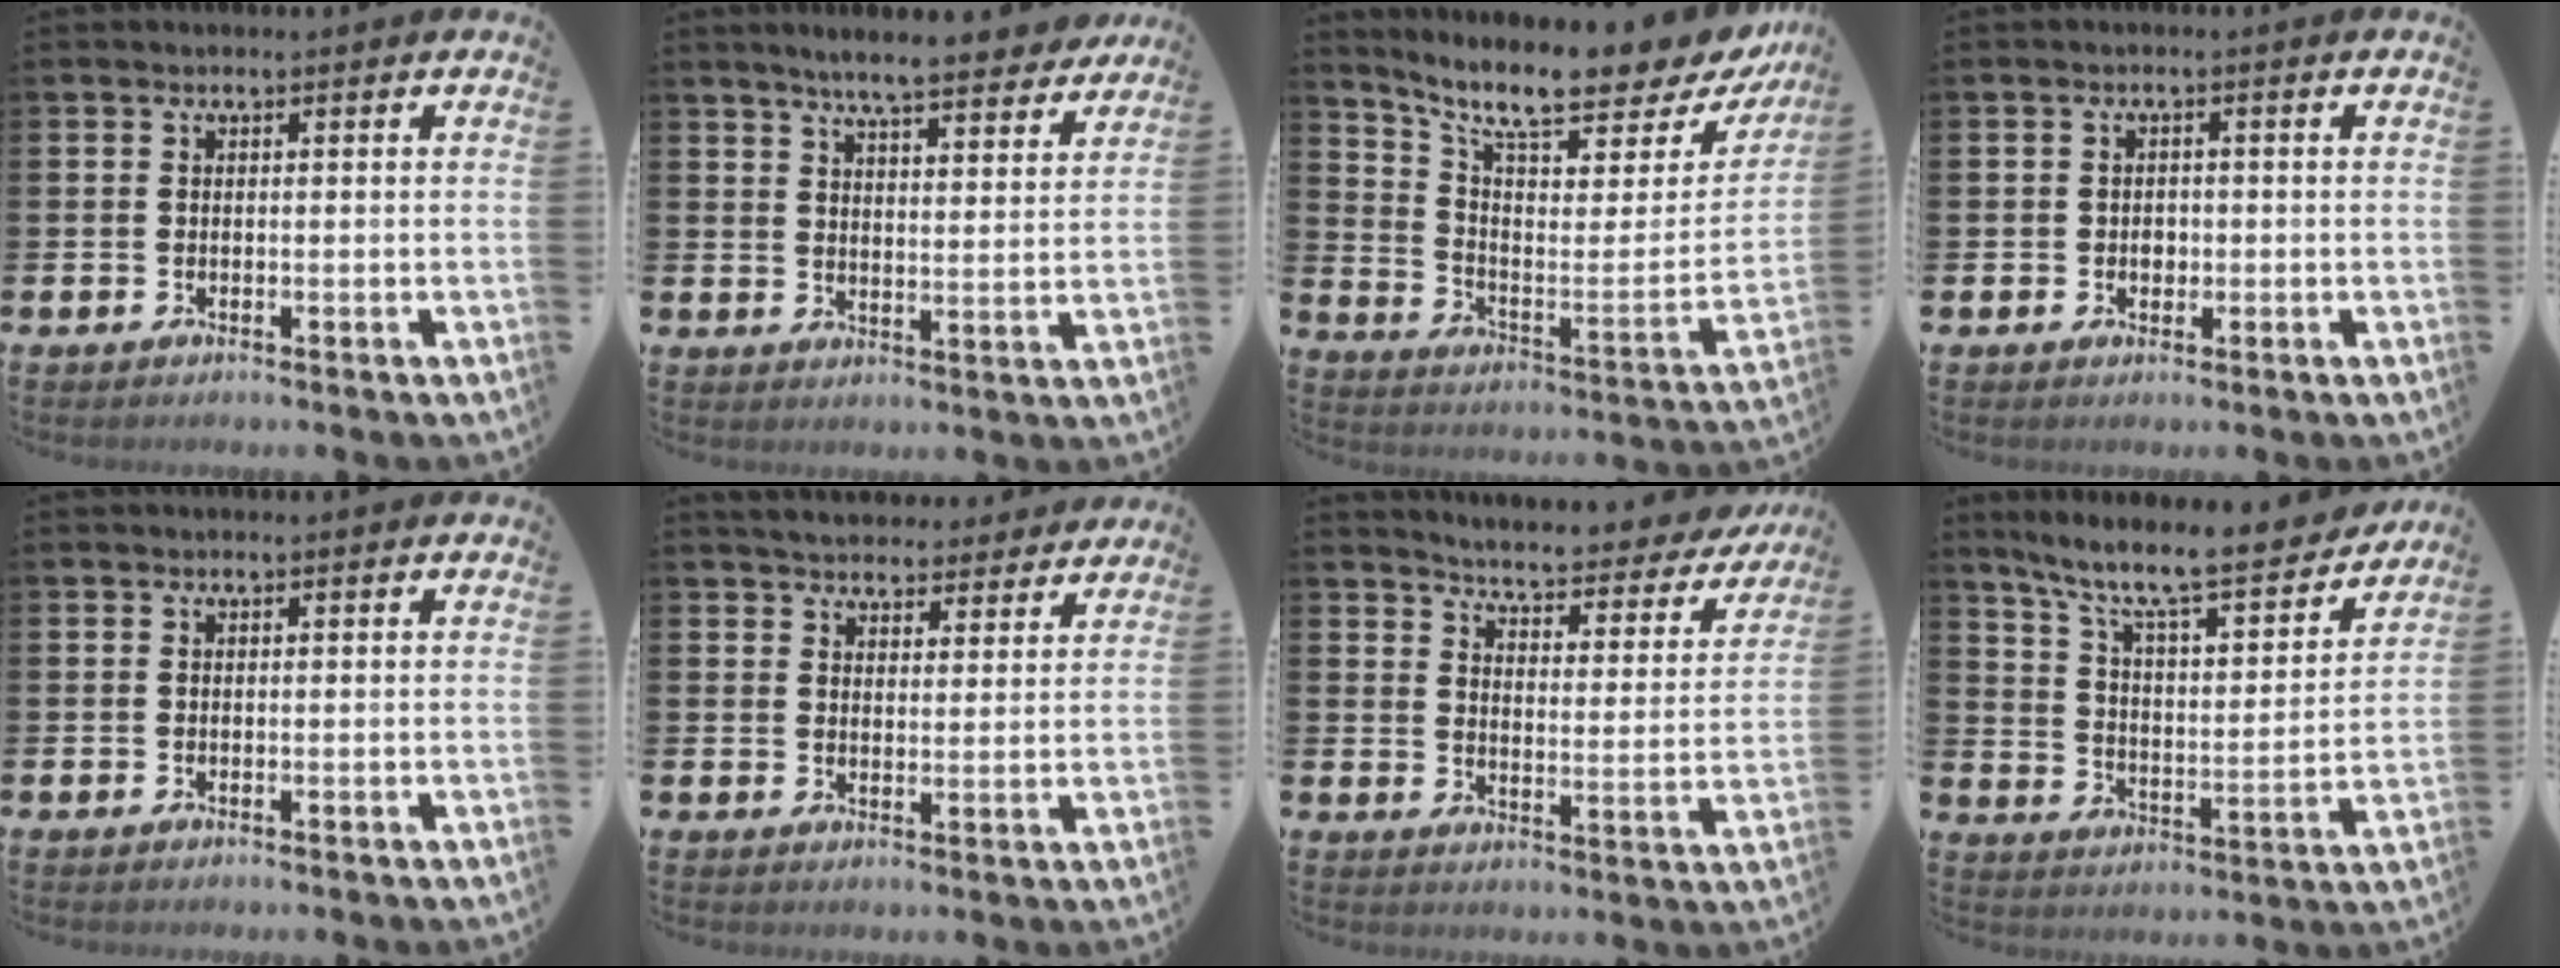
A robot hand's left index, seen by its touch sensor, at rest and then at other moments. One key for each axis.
{"total": 7.0, "fx": 6.6, "fy": 0.7, "fz": 2.2, "tx": -0.044, "ty": -0.043, "tz": 0.113}
{"total": 10.5, "fx": 9.1, "fy": 2.0, "fz": 4.9, "tx": -0.108, "ty": -0.079, "tz": 0.147}
{"total": 1.5, "fx": -0.1, "fy": 1.3, "fz": 0.8, "tx": -0.008, "ty": 0.005, "tz": -0.006}
{"total": 0.0}
{"total": 4.4, "fx": 4.3, "fy": 0.9, "fz": -0.1, "tx": -0.011, "ty": -0.026, "tz": 0.076}
{"total": 4.8, "fx": 4.7, "fy": 0.5, "fz": 1.0, "tx": -0.039, "ty": -0.044, "tz": 0.073}
{"total": 10.1, "fx": 8.9, "fy": 1.6, "fz": 4.6, "tx": -0.114, "ty": -0.062, "tz": 0.145}